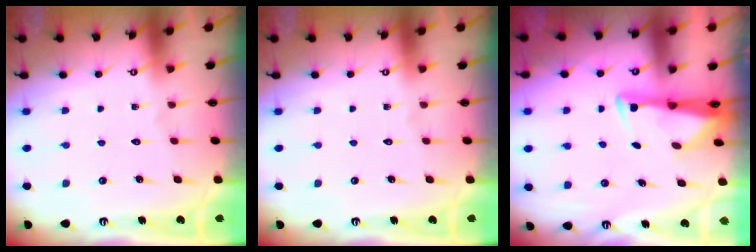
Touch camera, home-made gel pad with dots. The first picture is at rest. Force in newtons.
{"total": 0.0}
{"total": 2.9, "press": 2.8, "slide": 0.9}